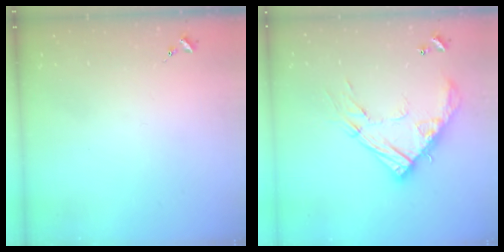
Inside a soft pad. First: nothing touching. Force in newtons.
{"total": 18.0, "press": 17.9, "slide": 1.6}